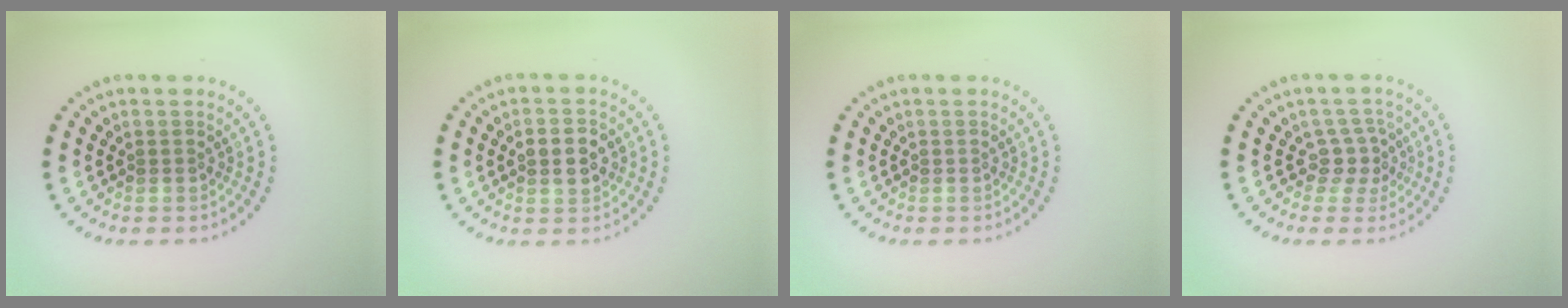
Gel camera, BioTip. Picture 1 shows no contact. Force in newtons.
{"total": 2.9, "press": 2.9, "slide": 0.1}
{"total": 0.0}
{"total": 2.1, "press": 1.5, "slide": 1.4}